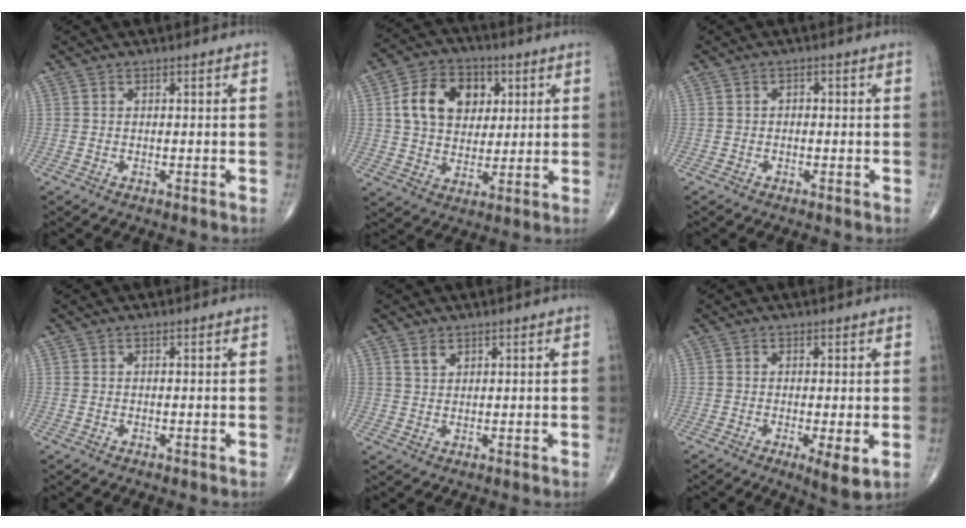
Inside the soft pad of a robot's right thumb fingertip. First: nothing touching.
{"total": 13.4, "force": [3.4, 9.9, 8.4], "torque": [-0.107, 0.002, 0.055]}
{"total": 0.8, "force": [-0.2, 0.7, 0.5], "torque": [0.004, 0.004, -0.010]}
{"total": 0.0}
{"total": 2.0, "force": [1.4, 1.2, 0.8], "torque": [-0.007, -0.007, 0.028]}
{"total": 4.5, "force": [-0.9, 1.0, 4.3], "torque": [-0.070, -0.016, -0.018]}